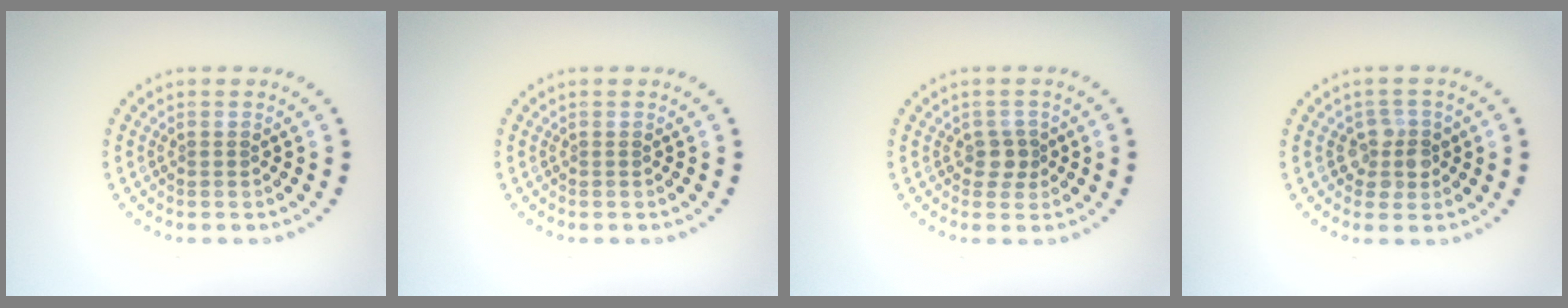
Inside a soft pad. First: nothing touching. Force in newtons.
{"total": 0.0}
{"total": 1.7, "press": 1.5, "slide": 0.9}
{"total": 2.2, "press": 2.0, "slide": 0.9}